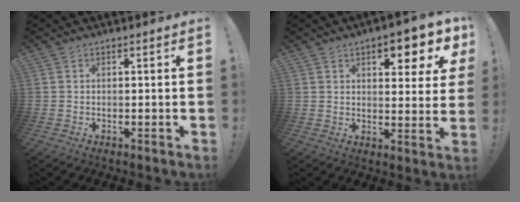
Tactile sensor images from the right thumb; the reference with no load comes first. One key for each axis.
{"total": 8.6, "fx": 4.8, "fy": 3.0, "fz": 6.5, "tx": -0.074, "ty": -0.028, "tz": 0.077}